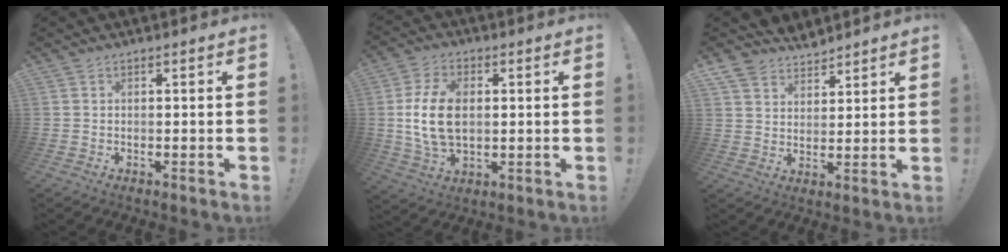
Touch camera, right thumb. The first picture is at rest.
{"total": 14.3, "force": [0.8, 8.9, 11.1], "torque": [-0.221, 0.000, 0.016]}
{"total": 6.9, "force": [6.1, 3.2, 0.2], "torque": [-0.017, -0.045, 0.120]}